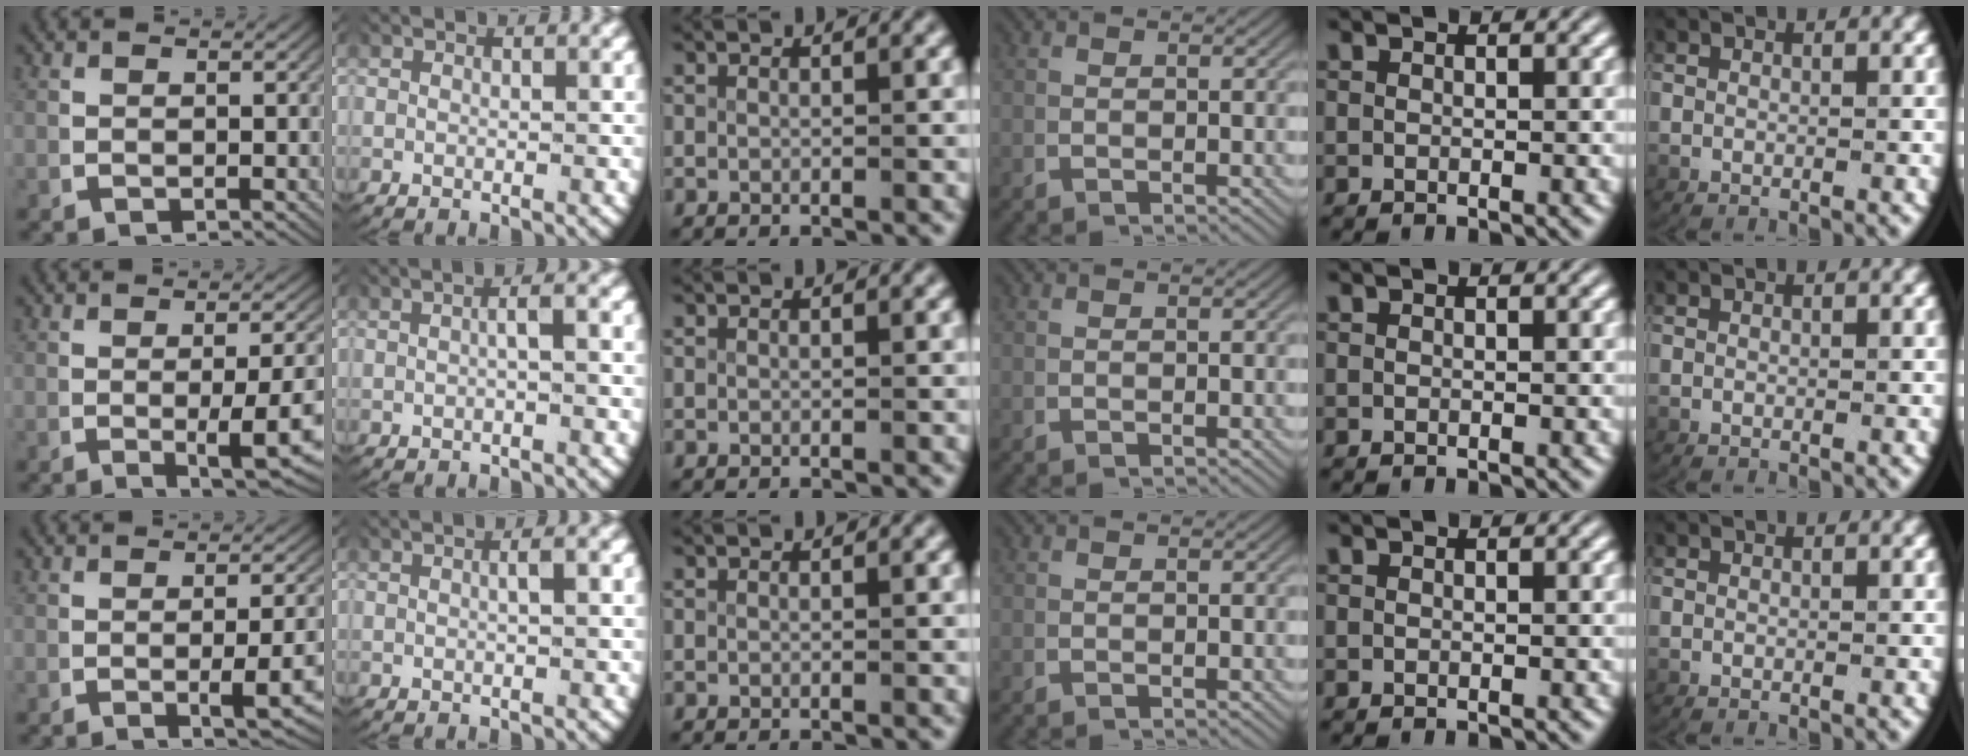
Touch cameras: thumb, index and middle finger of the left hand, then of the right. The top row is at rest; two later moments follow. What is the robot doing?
{"motion": "lift_and_place", "object": "map"}